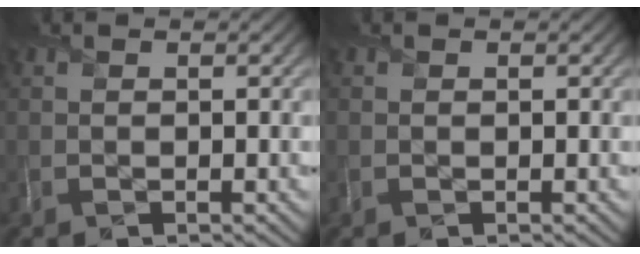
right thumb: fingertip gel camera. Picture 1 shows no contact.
{"total": 0.0}